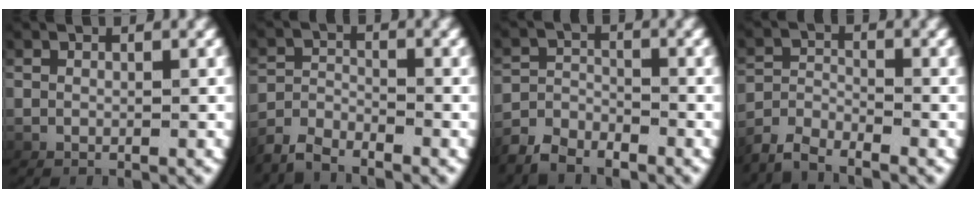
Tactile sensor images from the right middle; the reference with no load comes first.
{"total": 3.1, "force": [-3.1, 0.3, 0.5], "torque": [-0.009, -0.002, -0.058]}
{"total": 3.1, "force": [-3.0, 0.8, 0.5], "torque": [-0.004, -0.002, -0.054]}
{"total": 3.2, "force": [-3.0, 0.5, 0.8], "torque": [-0.016, -0.002, -0.058]}